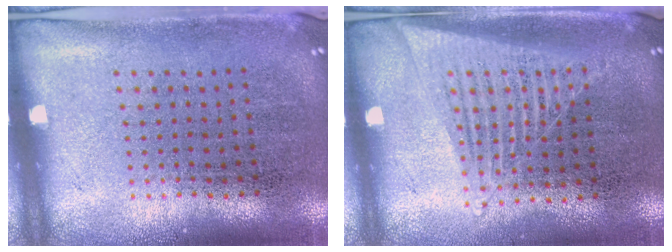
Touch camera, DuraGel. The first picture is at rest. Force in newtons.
{"total": 1.4, "press": 1.3, "slide": 0.6}